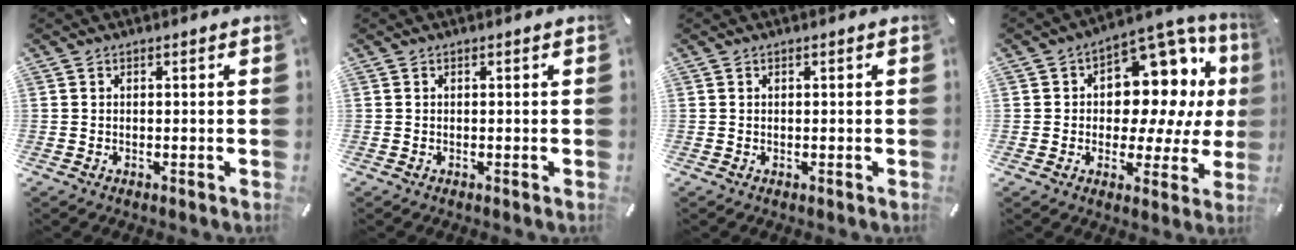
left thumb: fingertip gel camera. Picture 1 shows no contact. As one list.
[{"total": 0.0}, {"total": 0.0}, {"total": 14.3, "force": [4.8, 9.7, 9.3], "torque": [-0.116, -0.049, 0.087]}]